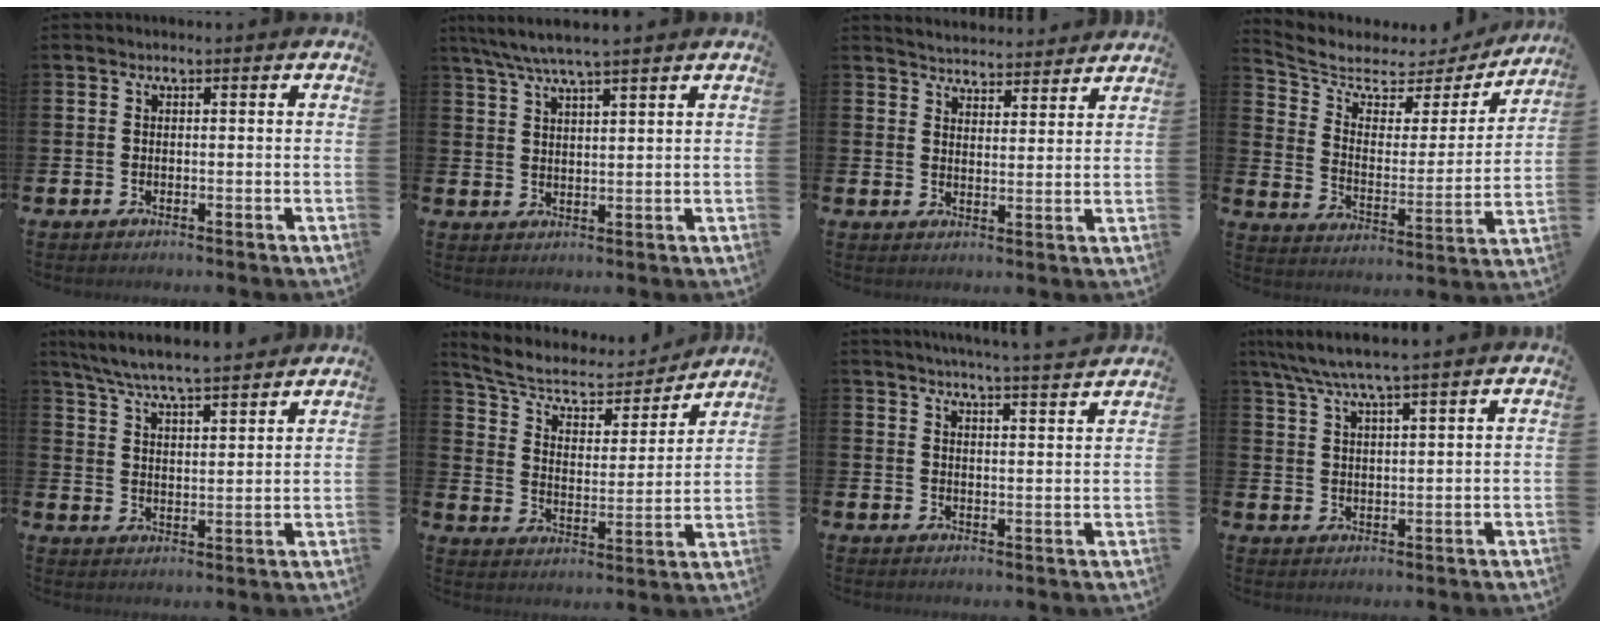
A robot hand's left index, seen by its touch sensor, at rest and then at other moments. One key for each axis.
{"total": 5.4, "fx": 4.8, "fy": 0.0, "fz": 2.3, "tx": -0.064, "ty": -0.011, "tz": 0.089}
{"total": 4.5, "fx": 4.5, "fy": 0.5, "fz": -0.3, "tx": -0.010, "ty": -0.032, "tz": 0.080}
{"total": 5.7, "fx": 4.8, "fy": 2.5, "fz": 1.4, "tx": -0.069, "ty": -0.038, "tz": 0.075}
{"total": 6.9, "fx": 6.7, "fy": 0.0, "fz": 1.9, "tx": -0.066, "ty": -0.039, "tz": 0.119}
{"total": 8.3, "fx": 6.9, "fy": 3.5, "fz": 3.0, "tx": -0.093, "ty": -0.043, "tz": 0.115}
{"total": 4.8, "fx": 4.6, "fy": -0.9, "fz": 0.8, "tx": -0.015, "ty": -0.034, "tz": 0.078}
{"total": 5.8, "fx": 5.2, "fy": -0.1, "fz": 2.5, "tx": -0.071, "ty": -0.014, "tz": 0.094}